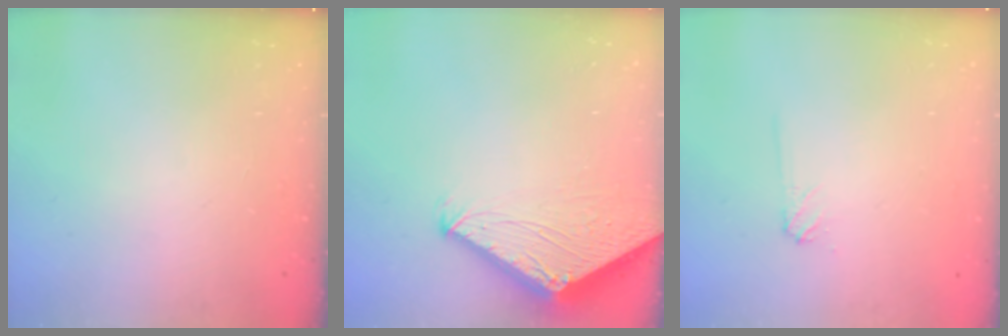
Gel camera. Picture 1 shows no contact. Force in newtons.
{"total": 4.7, "press": 4.7, "slide": 0.1}
{"total": 4.3, "press": 4.2, "slide": 0.8}